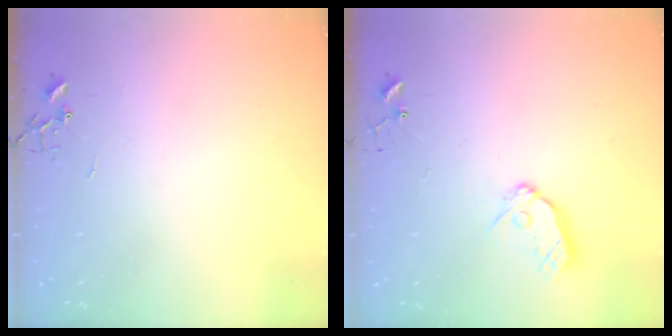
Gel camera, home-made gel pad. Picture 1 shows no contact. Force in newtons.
{"total": 9.5, "press": 9.5, "slide": 0.9}